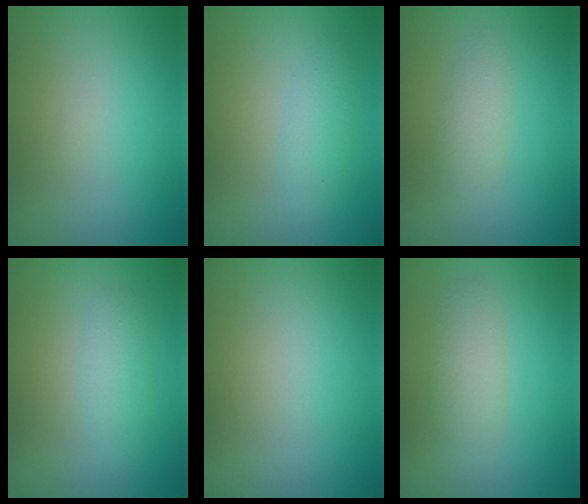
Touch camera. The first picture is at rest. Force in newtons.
{"total": 1.6, "press": 1.6, "slide": 0.0}
{"total": 1.8, "press": 1.8, "slide": 0.0}
{"total": 1.7, "press": 1.7, "slide": 0.0}
{"total": 0.0}
{"total": 2.6, "press": 2.6, "slide": 0.2}